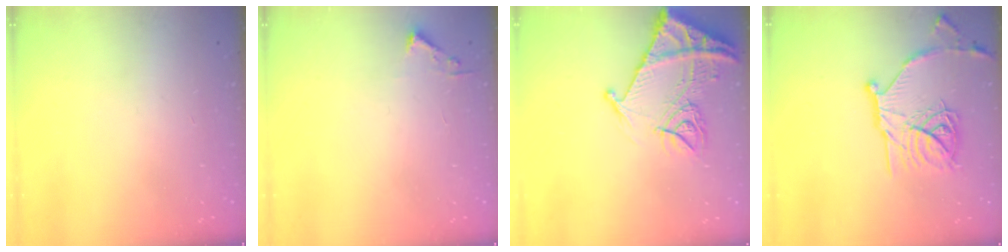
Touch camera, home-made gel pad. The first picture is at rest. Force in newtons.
{"total": 2.4, "press": 2.4, "slide": 0.3}
{"total": 14.9, "press": 14.8, "slide": 1.6}
{"total": 19.6, "press": 19.5, "slide": 1.7}